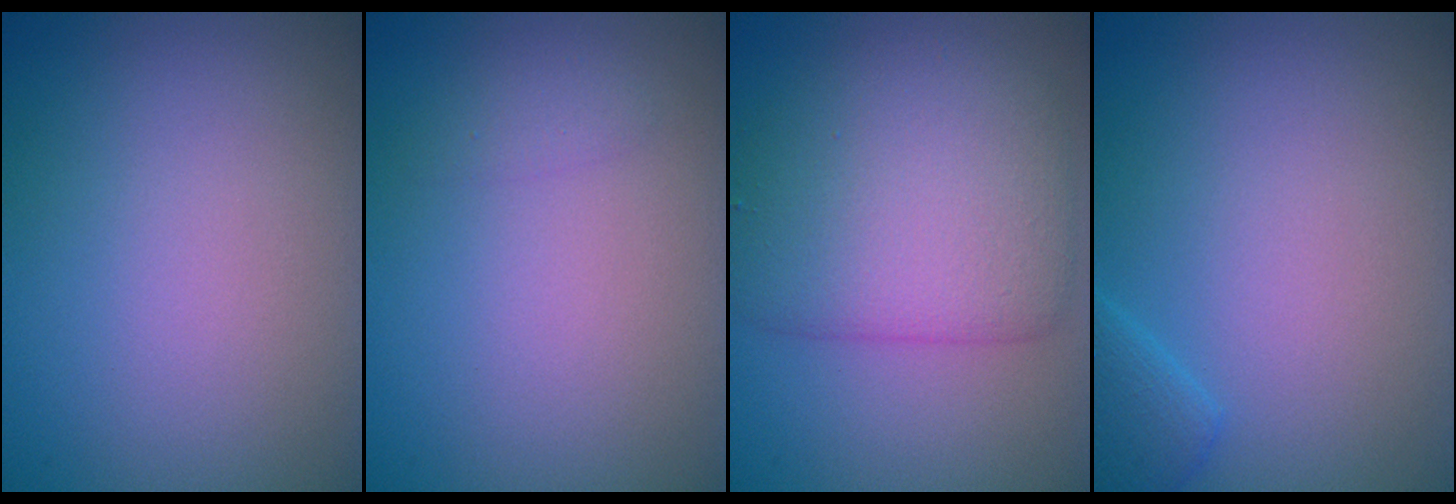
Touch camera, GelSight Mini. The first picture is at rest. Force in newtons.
{"total": 0.7, "press": 0.7, "slide": 0.0}
{"total": 6.0, "press": 6.0, "slide": 0.2}
{"total": 1.8, "press": 1.8, "slide": 0.1}